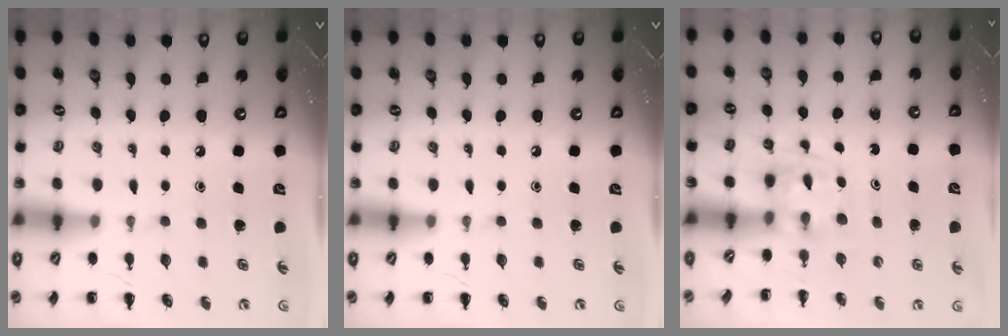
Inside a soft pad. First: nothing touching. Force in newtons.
{"total": 0.0}
{"total": 2.4, "press": 2.2, "slide": 1.1}